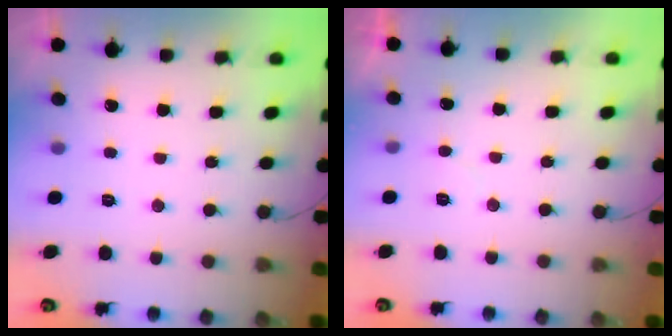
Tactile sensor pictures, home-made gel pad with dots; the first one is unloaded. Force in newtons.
{"total": 3.7, "press": 3.6, "slide": 0.3}